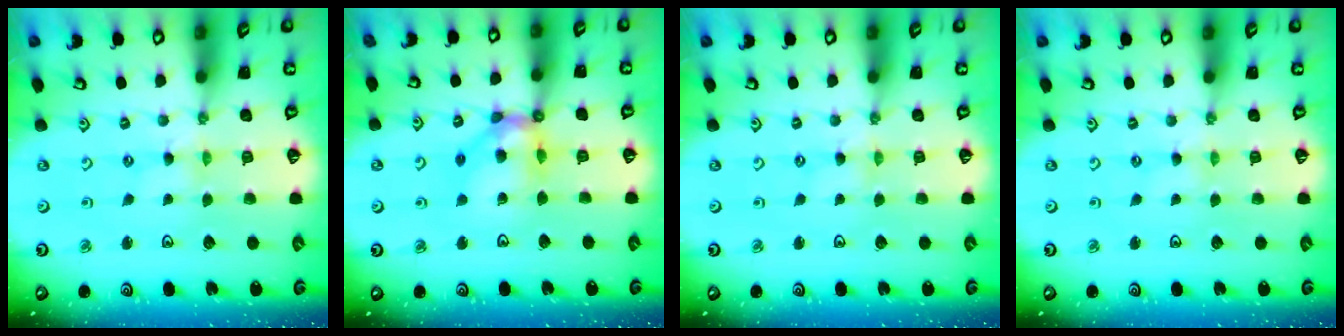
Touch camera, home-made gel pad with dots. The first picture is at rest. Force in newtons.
{"total": 12.2, "press": 12.1, "slide": 1.5}
{"total": 0.6, "press": 0.6, "slide": 0.1}
{"total": 0.0}